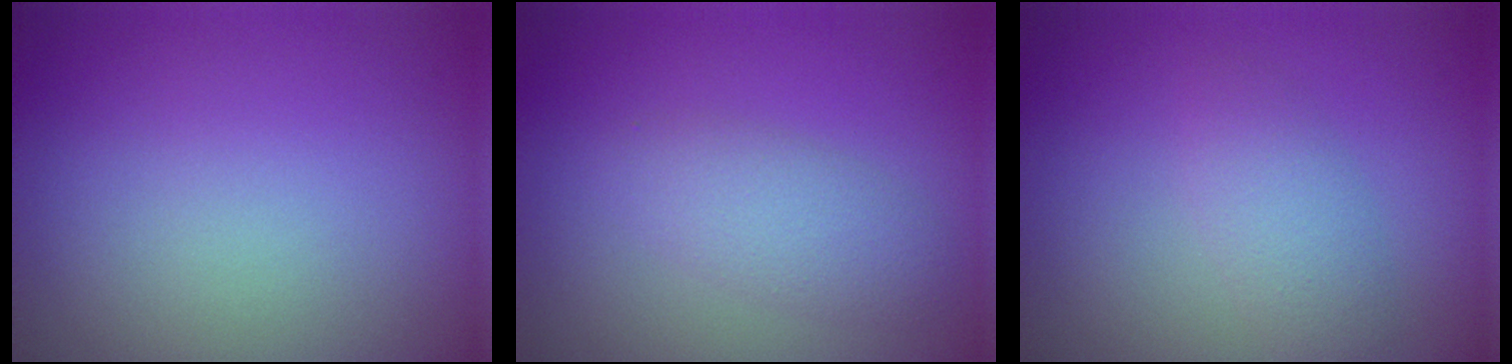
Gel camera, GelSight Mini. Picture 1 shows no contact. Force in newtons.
{"total": 2.7, "press": 2.7, "slide": 0.1}
{"total": 2.3, "press": 2.3, "slide": 0.2}